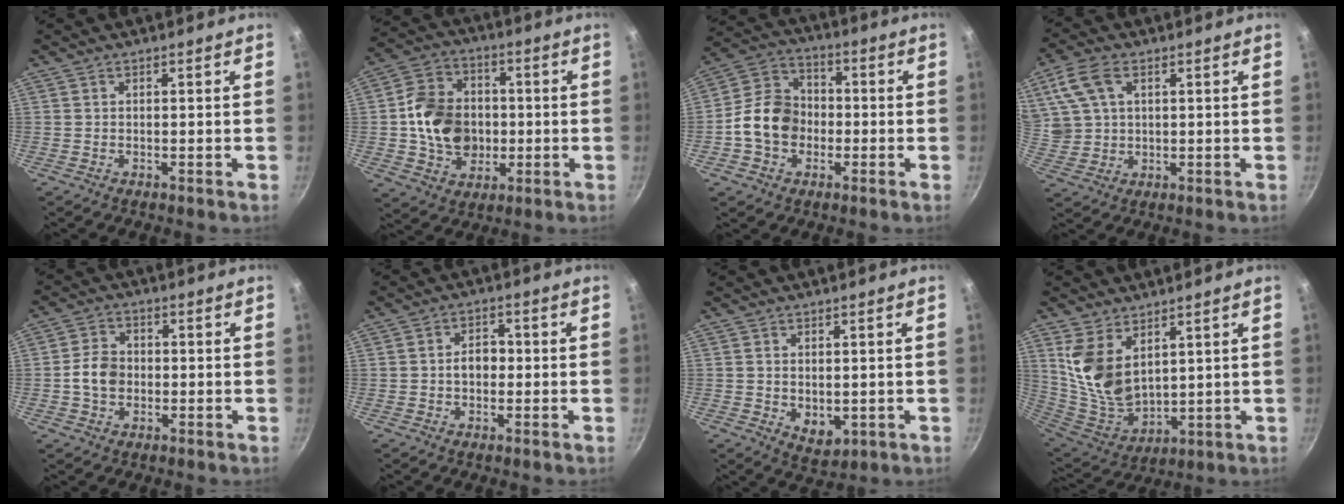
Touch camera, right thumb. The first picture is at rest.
{"total": 15.0, "force": [-0.4, 12.2, 8.8], "torque": [-0.125, 0.024, -0.005]}
{"total": 12.0, "force": [-2.1, 9.7, 6.8], "torque": [-0.092, 0.031, -0.056]}
{"total": 9.6, "force": [3.6, 6.4, 6.2], "torque": [-0.114, -0.005, 0.075]}
{"total": 6.1, "force": [-0.9, 4.8, 3.6], "torque": [-0.048, 0.018, -0.024]}
{"total": 4.2, "force": [-0.4, 3.1, 2.9], "torque": [-0.020, 0.015, -0.009]}
{"total": 5.2, "force": [-0.3, 3.6, 3.8], "torque": [-0.051, -0.015, 0.004]}
{"total": 12.4, "force": [5.4, 7.3, 8.5], "torque": [-0.156, -0.054, 0.123]}